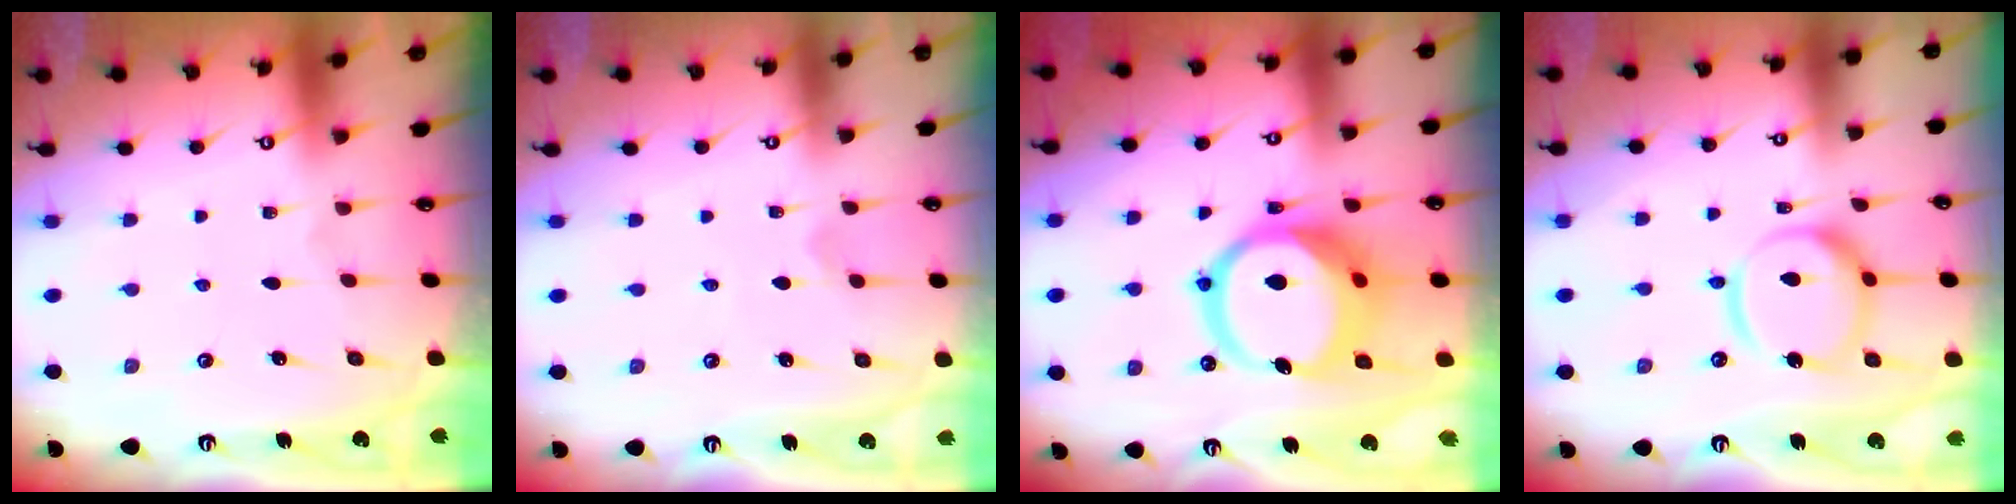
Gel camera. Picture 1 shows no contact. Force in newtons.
{"total": 1.0, "press": 1.0, "slide": 0.3}
{"total": 17.2, "press": 17.0, "slide": 2.8}
{"total": 16.9, "press": 16.8, "slide": 1.8}